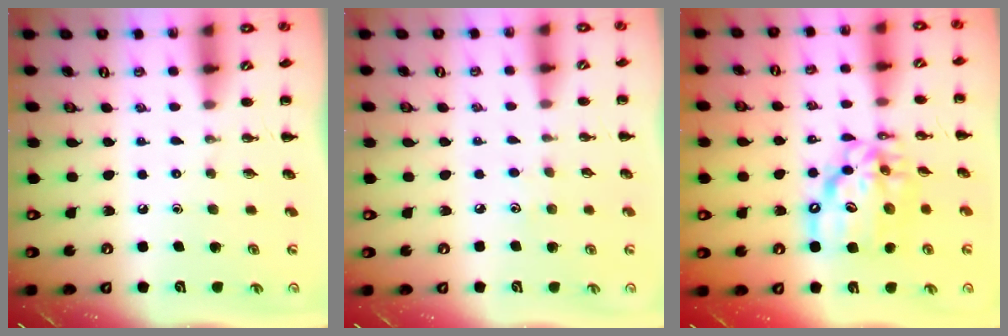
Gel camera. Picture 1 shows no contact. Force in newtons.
{"total": 3.6, "press": 3.4, "slide": 1.0}
{"total": 13.3, "press": 12.6, "slide": 4.1}